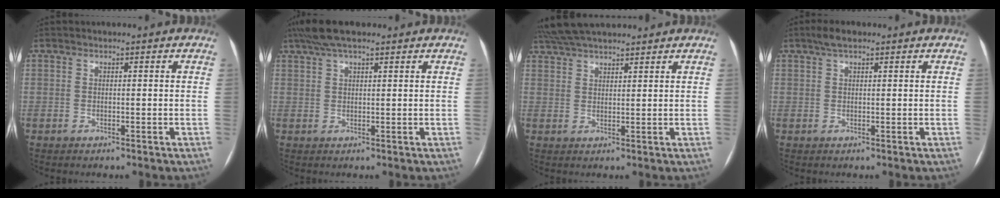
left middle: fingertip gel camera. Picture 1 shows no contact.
{"total": 6.7, "force": [5.0, 1.6, 4.1], "torque": [-0.077, 0.036, 0.089]}
{"total": 9.4, "force": [8.3, 1.9, 4.0], "torque": [-0.073, 0.041, 0.142]}
{"total": 2.6, "force": [1.7, 0.8, 1.7], "torque": [-0.037, 0.015, 0.032]}